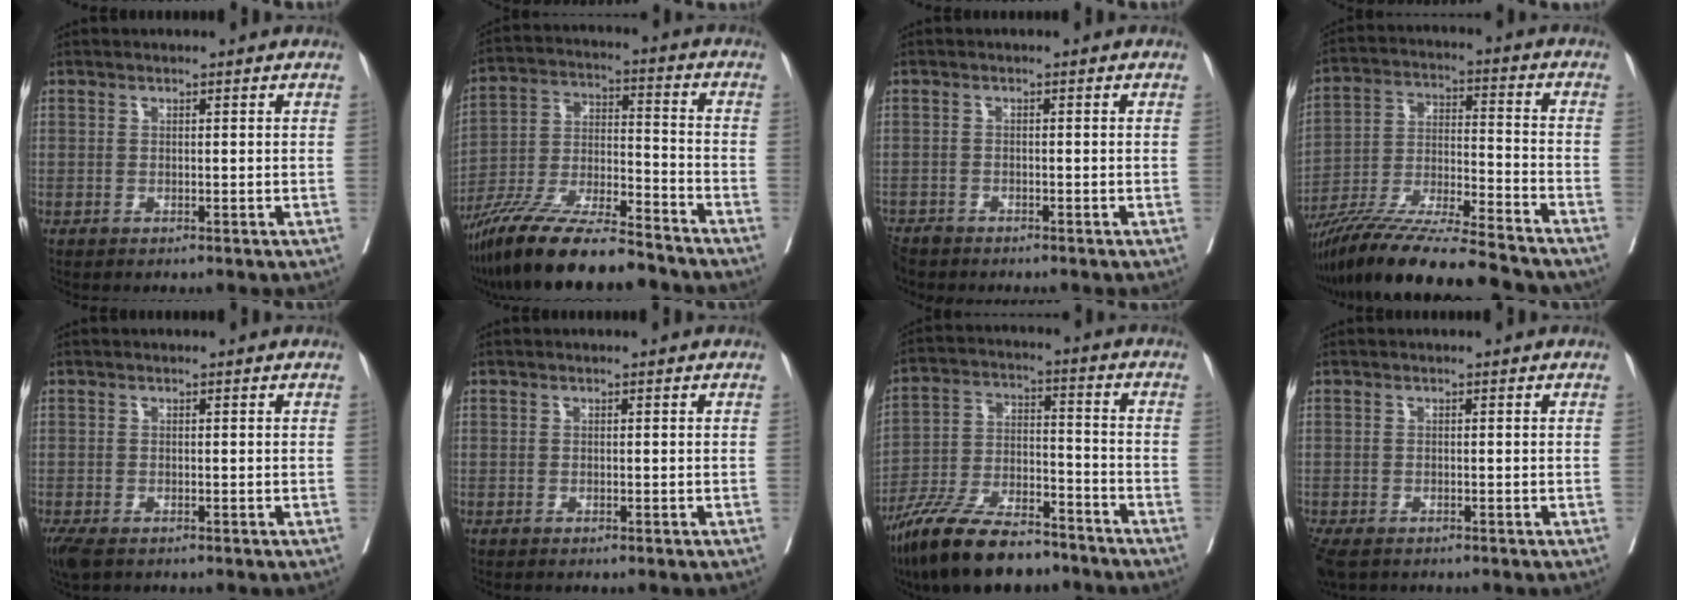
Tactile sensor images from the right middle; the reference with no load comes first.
{"total": 18.3, "force": [-15.3, 2.3, 9.8], "torque": [-0.201, -0.027, -0.276]}
{"total": 3.5, "force": [-3.3, 0.9, 0.7], "torque": [-0.011, -0.011, -0.061]}
{"total": 21.1, "force": [-18.3, 0.9, 10.5], "torque": [-0.204, -0.033, -0.313]}
{"total": 4.3, "force": [-3.0, 1.8, 2.6], "torque": [-0.056, -0.016, -0.051]}
{"total": 0.9, "force": [-0.7, 0.2, 0.5], "torque": [-0.010, -0.003, -0.009]}
{"total": 16.0, "force": [-12.8, 4.3, 8.5], "torque": [-0.163, -0.010, -0.232]}
{"total": 5.8, "force": [-3.9, 2.9, 3.0], "torque": [-0.072, -0.015, -0.065]}